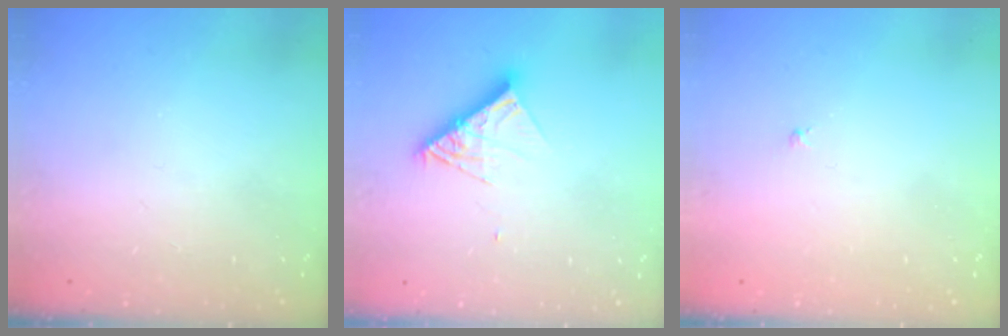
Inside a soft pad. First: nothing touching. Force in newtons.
{"total": 9.3, "press": 9.2, "slide": 0.8}
{"total": 1.0, "press": 0.9, "slide": 0.3}